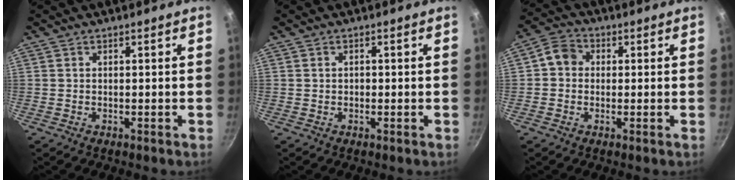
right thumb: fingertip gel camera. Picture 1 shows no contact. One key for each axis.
{"total": 0.9, "fx": 0.1, "fy": 0.8, "fz": 0.4, "tx": -0.004, "ty": 0.004, "tz": 0.001}
{"total": 5.2, "fx": 0.3, "fy": 4.5, "fz": 2.5, "tx": -0.027, "ty": 0.012, "tz": -0.012}